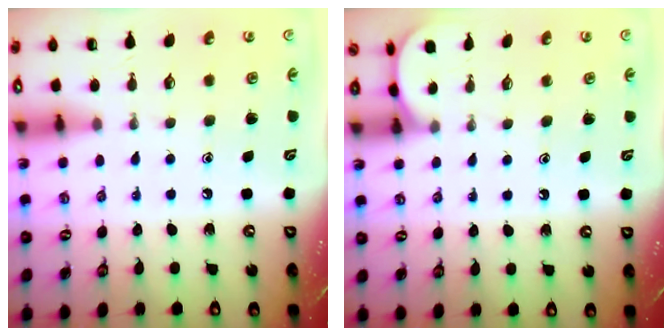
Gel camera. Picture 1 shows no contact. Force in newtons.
{"total": 0.7, "press": 0.7, "slide": 0.1}